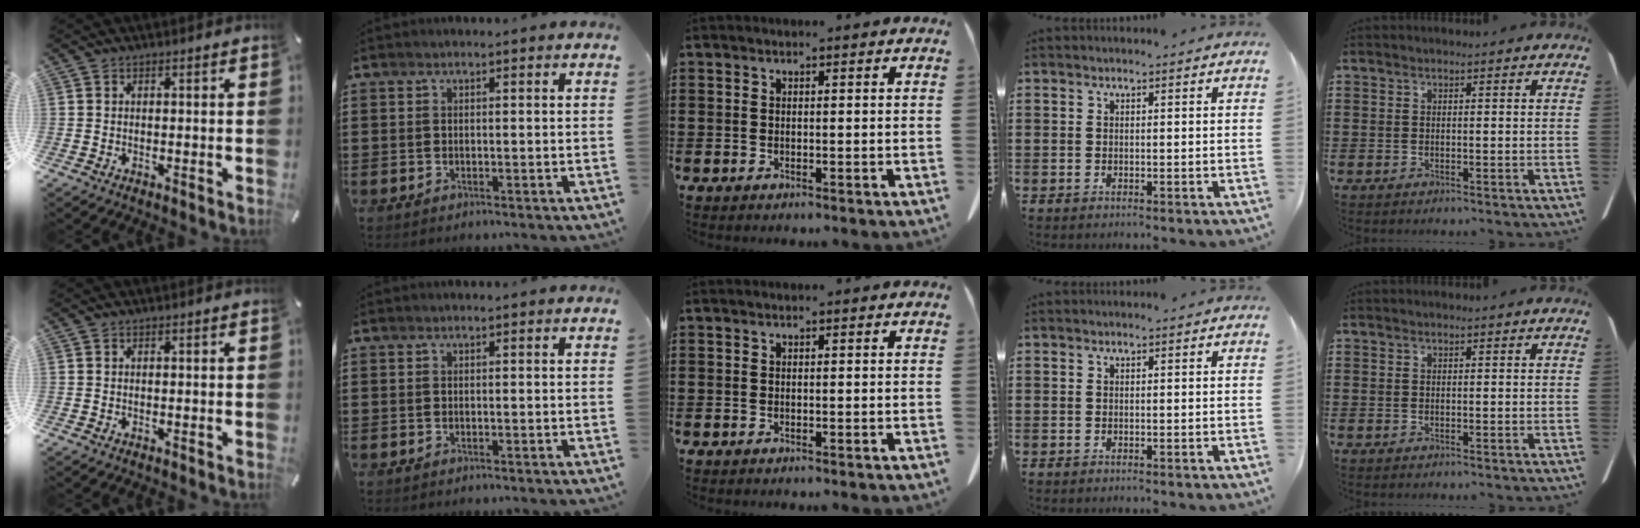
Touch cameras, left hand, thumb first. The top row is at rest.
{}